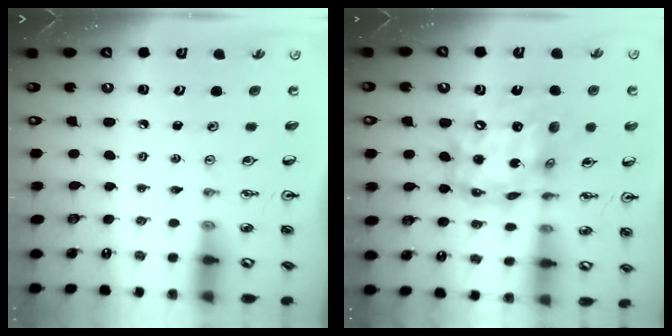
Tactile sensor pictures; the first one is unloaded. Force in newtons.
{"total": 17.9, "press": 17.9, "slide": 1.4}